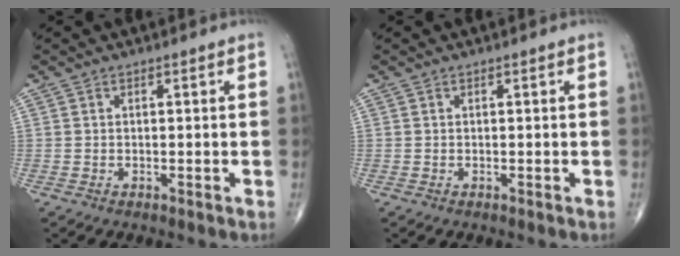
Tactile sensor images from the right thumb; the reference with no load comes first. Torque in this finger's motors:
{"motor_torque": [0.00, 0.00, 0.00, 0.00, 0.00]}